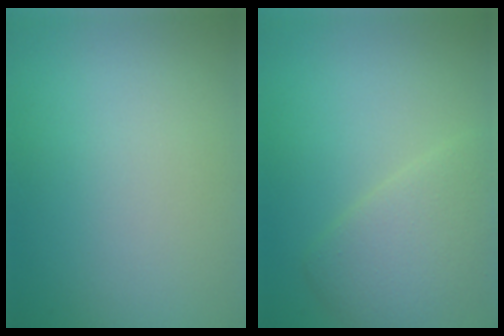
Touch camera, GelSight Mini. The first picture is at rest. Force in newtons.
{"total": 4.0, "press": 4.0, "slide": 0.2}